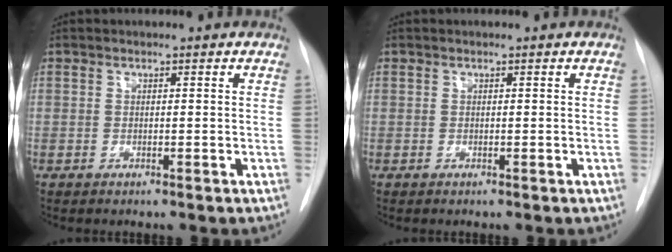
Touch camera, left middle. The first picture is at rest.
{"total": 0.0}